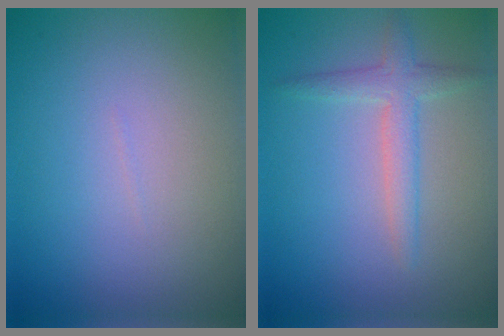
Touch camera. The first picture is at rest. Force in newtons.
{"total": 2.4, "press": 2.4, "slide": 0.1}